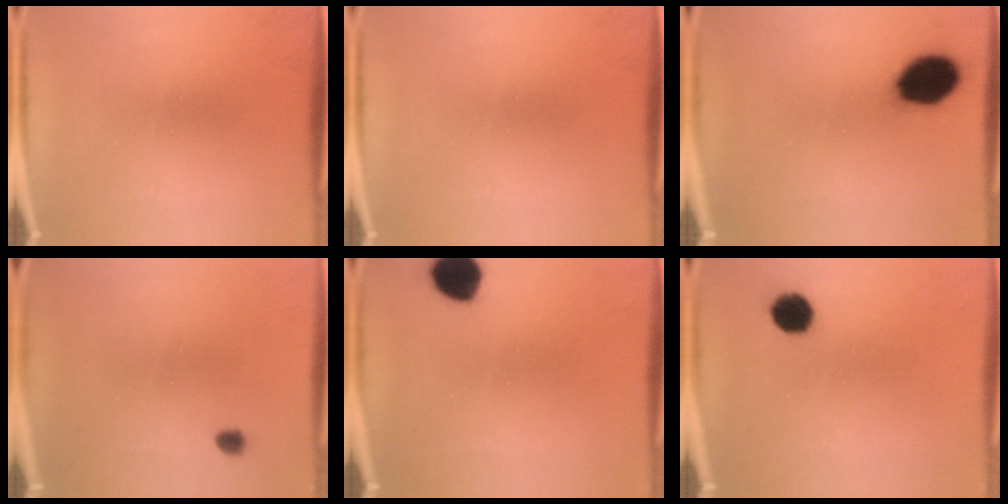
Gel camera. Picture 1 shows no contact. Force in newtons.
{"total": 0.0}
{"total": 13.2}
{"total": 1.3}
{"total": 8.3}
{"total": 5.4}